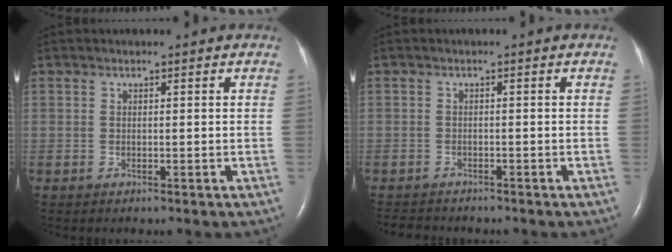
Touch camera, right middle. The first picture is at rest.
{"total": 3.3, "force": [-3.1, 0.9, 0.5], "torque": [-0.007, -0.009, -0.048]}